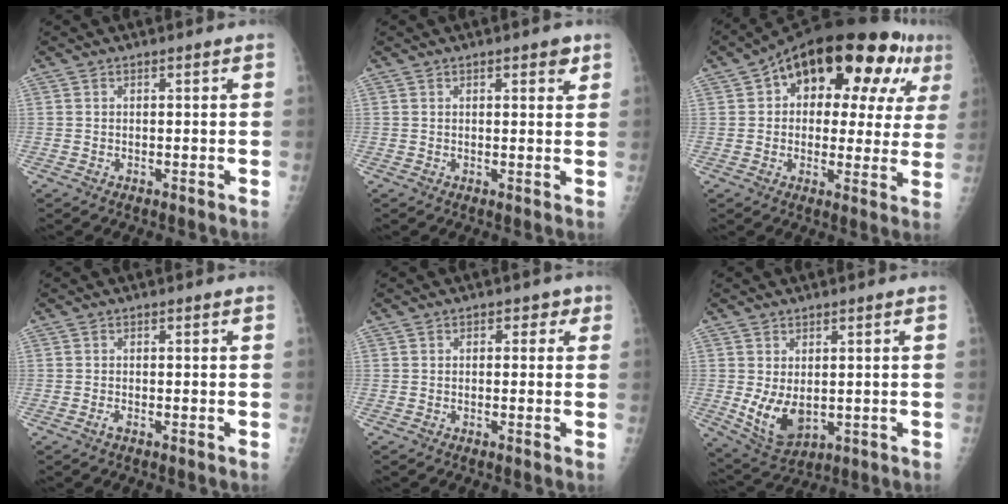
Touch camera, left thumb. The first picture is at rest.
{"total": 2.9, "force": [1.6, 1.2, 2.1], "torque": [-0.014, -0.005, 0.019]}
{"total": 22.0, "force": [8.7, 11.8, 16.4], "torque": [-0.188, 0.022, 0.116]}
{"total": 0.9, "force": [-0.6, 0.2, 0.6], "torque": [-0.017, 0.000, -0.010]}
{"total": 2.4, "force": [0.7, 1.8, 1.4], "torque": [0.010, 0.004, -0.001]}
{"total": 8.0, "force": [-0.5, 5.1, 6.2], "torque": [-0.099, -0.018, 0.012]}